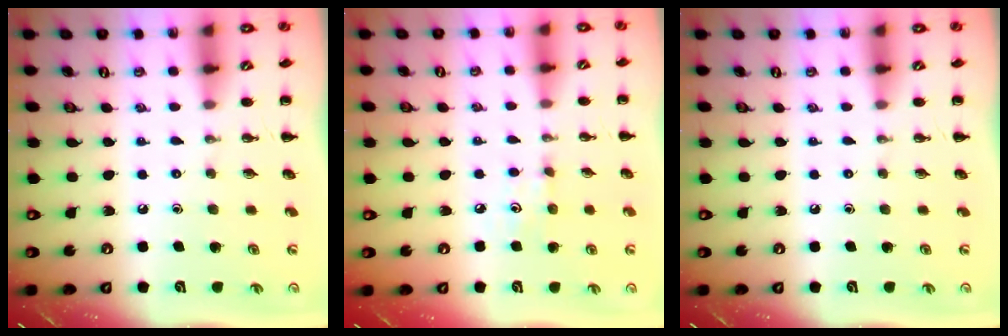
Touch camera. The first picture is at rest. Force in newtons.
{"total": 4.3, "press": 4.1, "slide": 1.4}
{"total": 0.0}